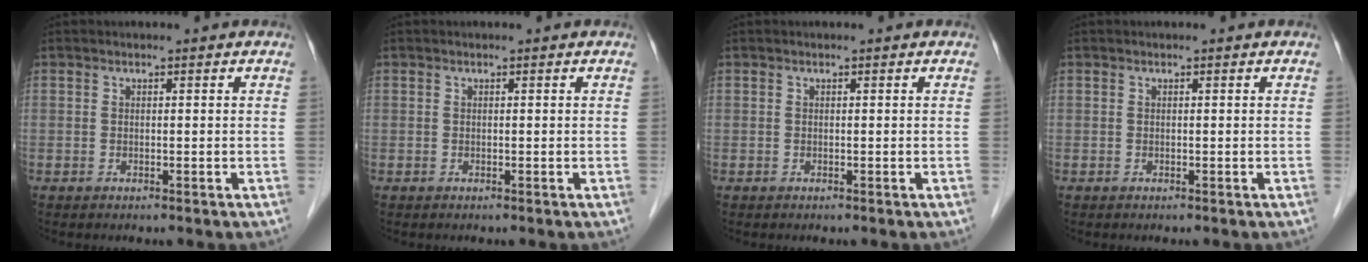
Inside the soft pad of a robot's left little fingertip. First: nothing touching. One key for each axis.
{"total": 0.0}
{"total": 0.0}
{"total": 0.0}